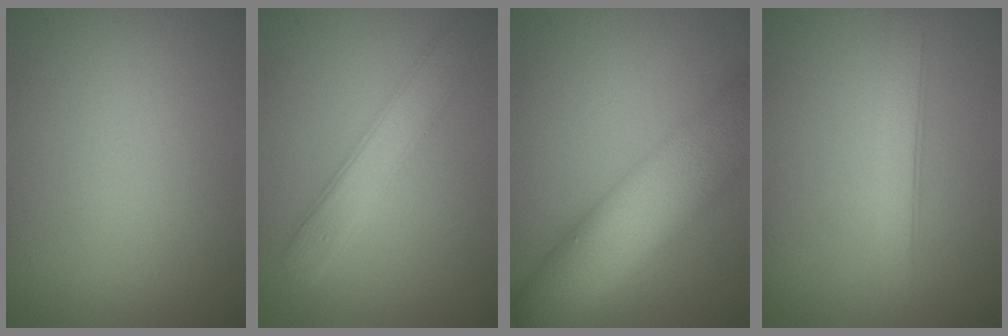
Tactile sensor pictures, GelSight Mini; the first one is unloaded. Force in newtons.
{"total": 3.9, "press": 3.9, "slide": 0.1}
{"total": 12.0, "press": 12.0, "slide": 0.5}
{"total": 2.6, "press": 2.6, "slide": 0.0}